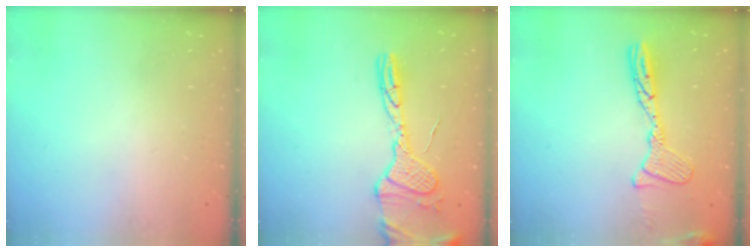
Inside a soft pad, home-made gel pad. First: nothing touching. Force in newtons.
{"total": 15.3, "press": 15.2, "slide": 1.2}
{"total": 14.4, "press": 14.4, "slide": 1.4}